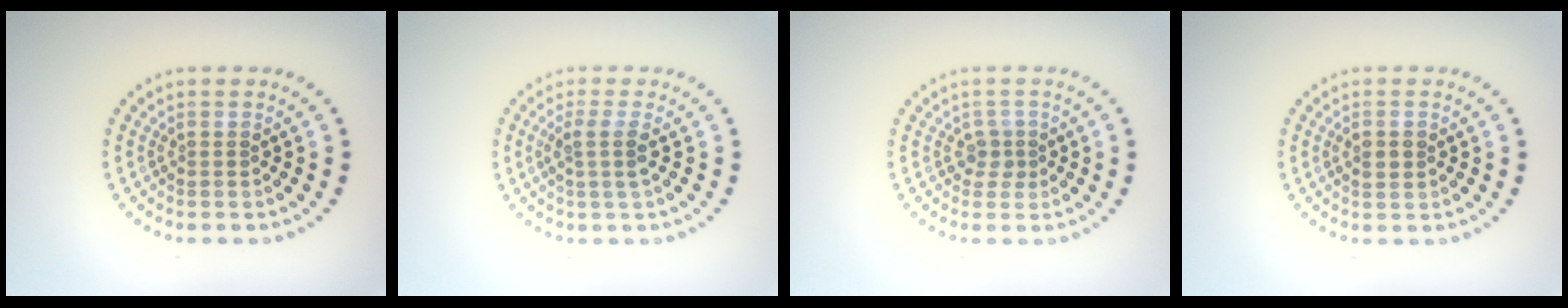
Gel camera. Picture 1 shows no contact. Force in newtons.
{"total": 1.9, "press": 1.6, "slide": 1.1}
{"total": 1.6, "press": 1.2, "slide": 1.0}
{"total": 1.2, "press": 1.2, "slide": 0.2}